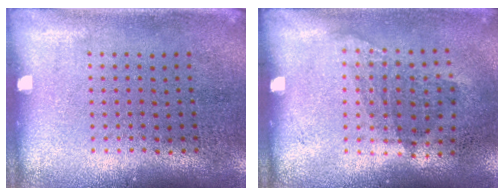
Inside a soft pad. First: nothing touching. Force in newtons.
{"total": 1.1, "press": 0.8, "slide": 0.7}